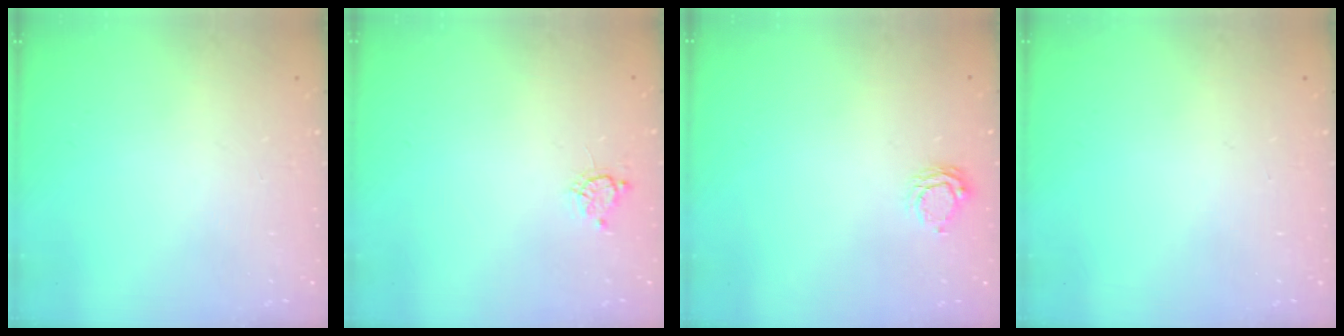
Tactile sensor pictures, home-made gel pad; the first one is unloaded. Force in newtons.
{"total": 4.8, "press": 4.8, "slide": 0.5}
{"total": 6.0, "press": 6.0, "slide": 0.4}
{"total": 0.0}